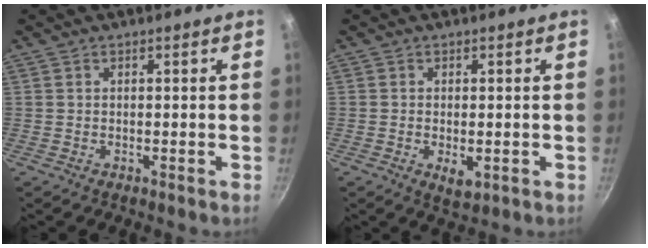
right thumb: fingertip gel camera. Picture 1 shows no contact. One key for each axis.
{"total": 3.5, "fx": -0.8, "fy": 1.8, "fz": 2.9, "tx": -0.044, "ty": -0.009, "tz": -0.008}